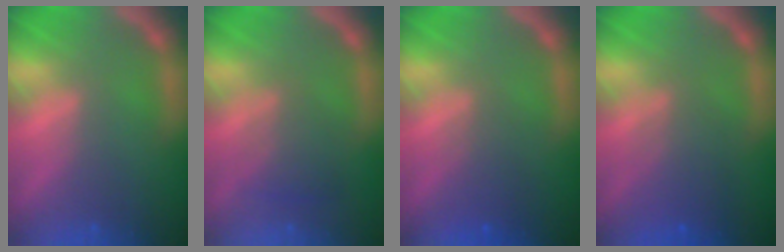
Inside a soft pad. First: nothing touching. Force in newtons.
{"total": 3.0}
{"total": 2.5}
{"total": 4.1}